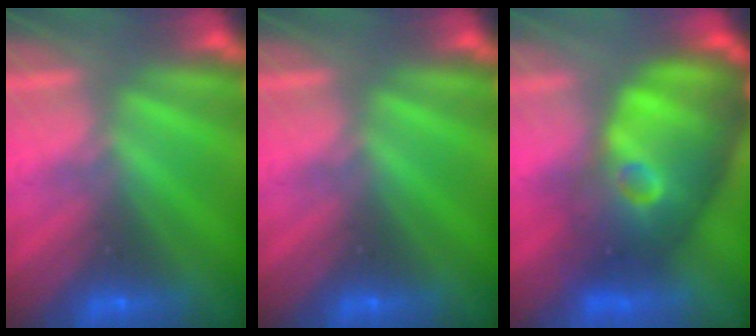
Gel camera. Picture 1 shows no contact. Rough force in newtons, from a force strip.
{"total": 0.0}
{"total": 10.9}